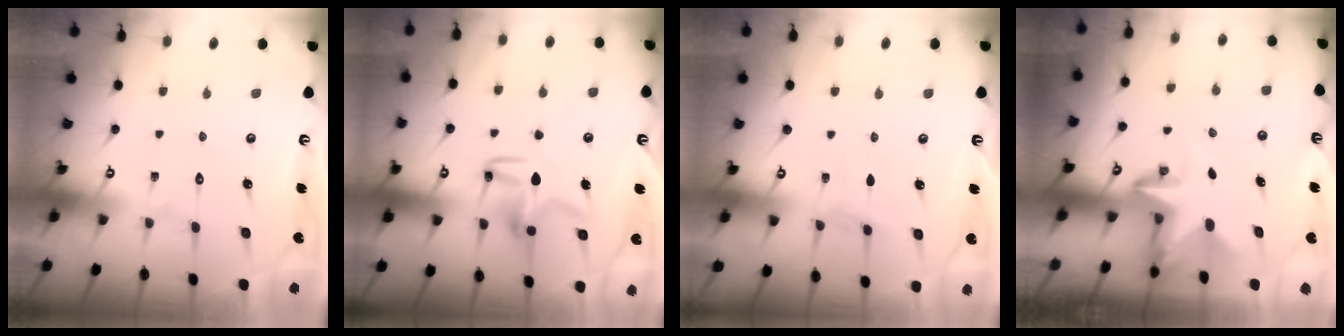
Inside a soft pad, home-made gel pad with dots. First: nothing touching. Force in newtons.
{"total": 10.0, "press": 10.0, "slide": 0.3}
{"total": 2.4, "press": 2.4, "slide": 0.3}
{"total": 2.8, "press": 2.8, "slide": 0.2}